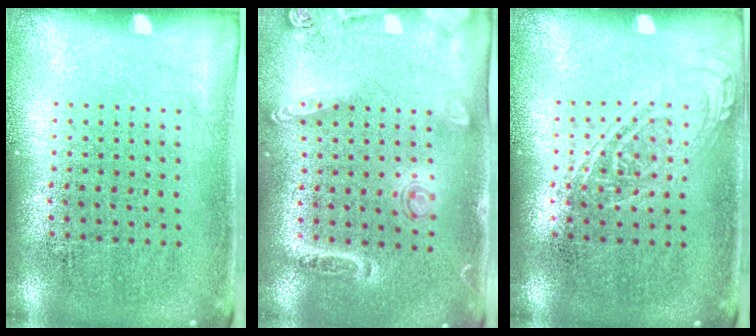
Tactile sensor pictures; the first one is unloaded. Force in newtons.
{"total": 1.6, "press": 1.4, "slide": 0.8}
{"total": 1.0, "press": 1.0, "slide": 0.1}